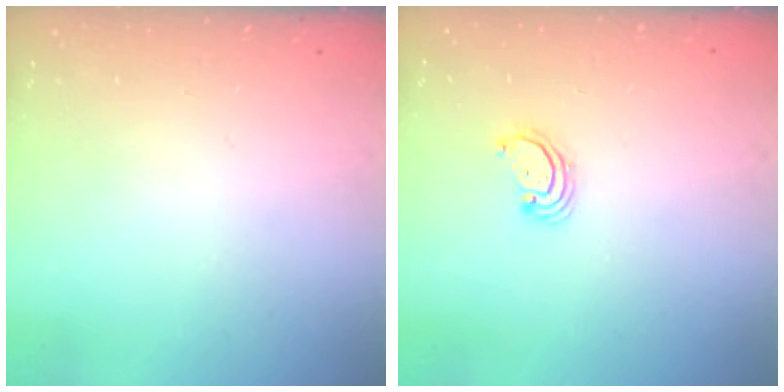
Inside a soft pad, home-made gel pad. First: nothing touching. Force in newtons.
{"total": 2.3, "press": 2.3, "slide": 0.2}